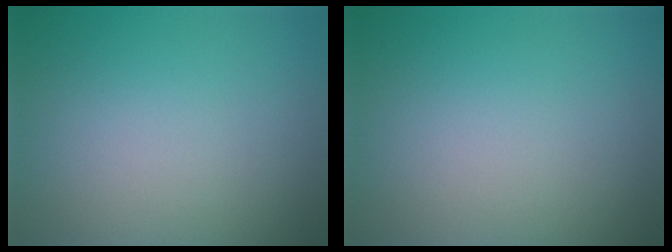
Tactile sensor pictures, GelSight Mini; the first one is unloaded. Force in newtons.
{"total": 0.0}